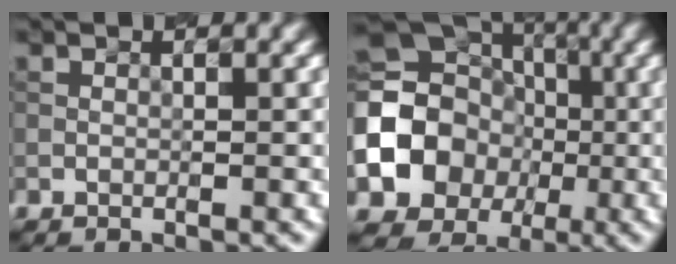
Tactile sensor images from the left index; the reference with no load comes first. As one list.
[{"total": 11.7, "force": [-1.7, 10.2, 5.6], "torque": [-0.109, -0.010, -0.048]}]